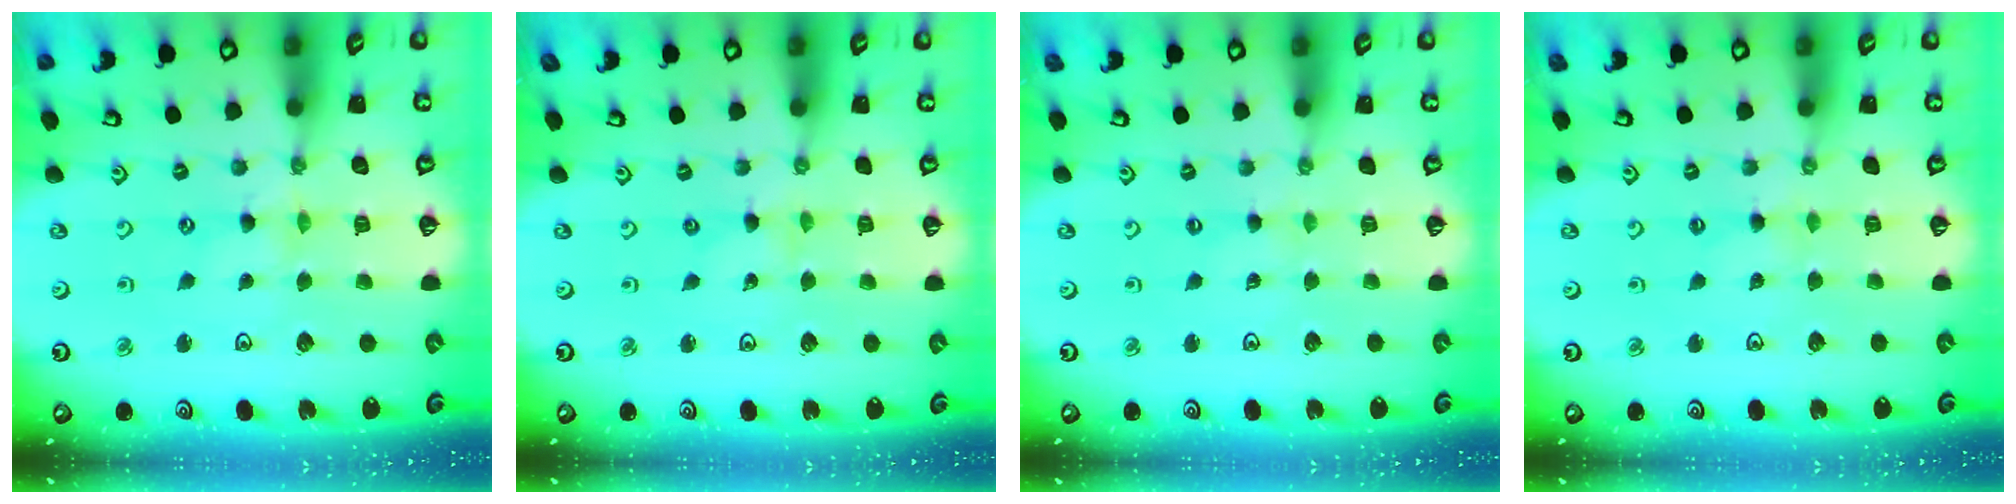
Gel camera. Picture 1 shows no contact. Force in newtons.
{"total": 0.0}
{"total": 0.5, "press": 0.5, "slide": 0.1}
{"total": 1.7, "press": 1.7, "slide": 0.3}